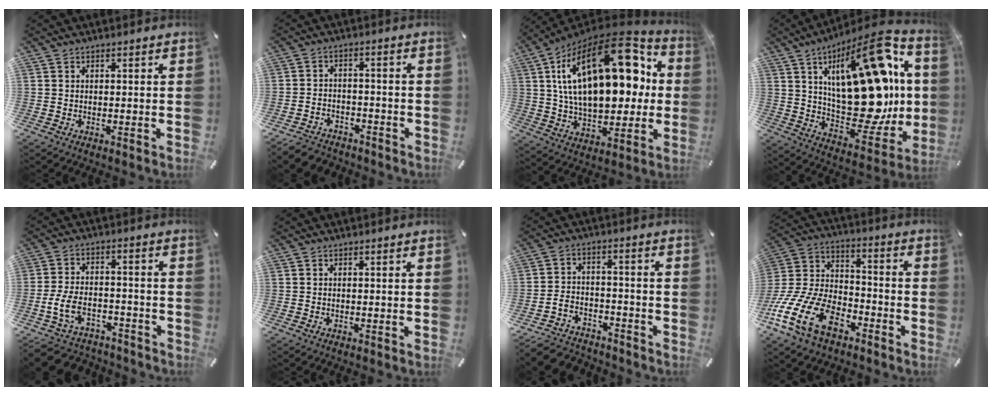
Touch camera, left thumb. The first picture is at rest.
{"total": 4.6, "force": [-3.8, 2.4, 0.8], "torque": [-0.022, 0.020, -0.076]}
{"total": 29.1, "force": [8.2, 15.8, 23.0], "torque": [-0.398, -0.033, 0.138]}
{"total": 29.2, "force": [6.7, 14.2, 24.5], "torque": [-0.367, -0.054, 0.120]}
{"total": 9.3, "force": [-4.4, 6.2, 5.4], "torque": [-0.120, 0.023, -0.080]}
{"total": 0.0}
{"total": 6.0, "force": [-4.6, 3.5, 1.5], "torque": [-0.029, 0.021, -0.087]}
{"total": 19.6, "force": [-10.5, 11.6, 11.8], "torque": [-0.249, 0.045, -0.186]}